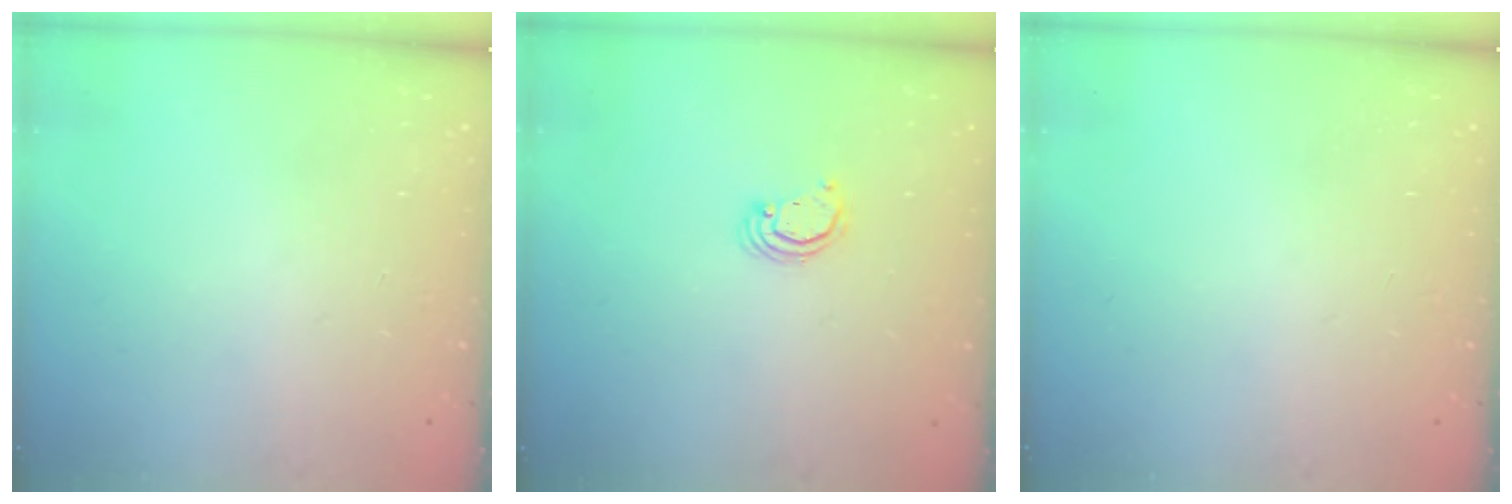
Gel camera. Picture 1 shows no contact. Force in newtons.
{"total": 2.2, "press": 2.2, "slide": 0.2}
{"total": 0.0}